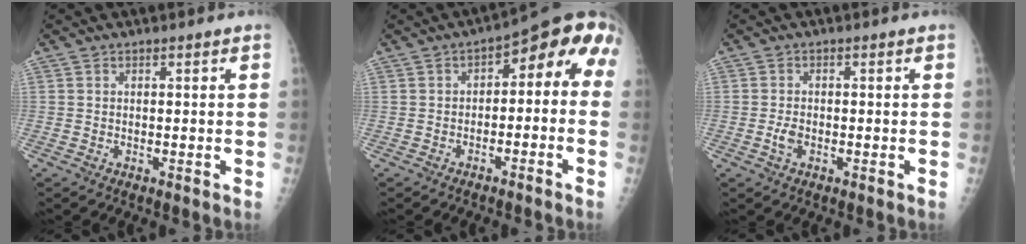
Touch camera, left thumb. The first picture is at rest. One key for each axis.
{"total": 8.6, "fx": -1.9, "fy": 5.2, "fz": 6.7, "tx": -0.050, "ty": 0.054, "tz": -0.035}
{"total": 2.1, "fx": -0.6, "fy": 1.3, "fz": 1.5, "tx": -0.029, "ty": 0.002, "tz": -0.013}